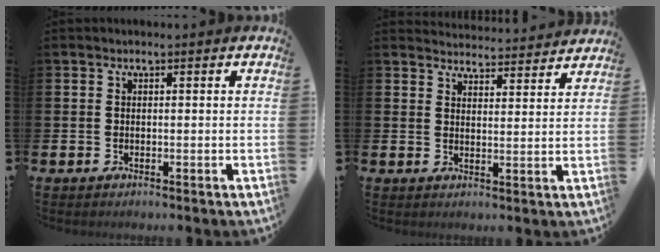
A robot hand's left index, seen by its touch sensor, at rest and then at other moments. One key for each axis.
{"total": 4.2, "fx": 4.2, "fy": 0.5, "fz": -0.1, "tx": -0.008, "ty": -0.030, "tz": 0.075}